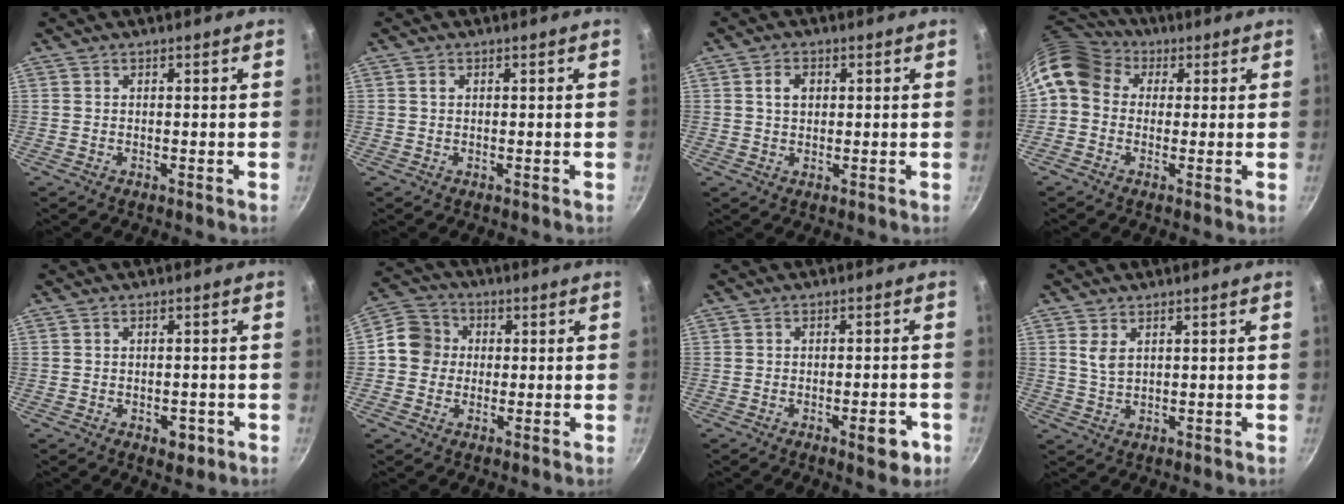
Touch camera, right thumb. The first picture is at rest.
{"total": 0.8, "force": [0.2, 0.6, 0.5], "torque": [-0.011, 0.002, 0.003]}
{"total": 3.3, "force": [0.8, 2.4, 2.1], "torque": [-0.026, 0.002, 0.012]}
{"total": 11.2, "force": [2.5, 9.2, 5.9], "torque": [-0.102, 0.025, 0.025]}
{"total": 3.5, "force": [-1.3, 2.1, 2.4], "torque": [-0.021, 0.011, -0.010]}
{"total": 7.5, "force": [0.1, 6.9, 3.0], "torque": [-0.021, 0.015, -0.019]}
{"total": 5.5, "force": [-2.4, 2.1, 4.4], "torque": [-0.041, 0.016, -0.025]}
{"total": 3.3, "force": [1.4, 1.8, 2.3], "torque": [-0.042, -0.009, 0.029]}